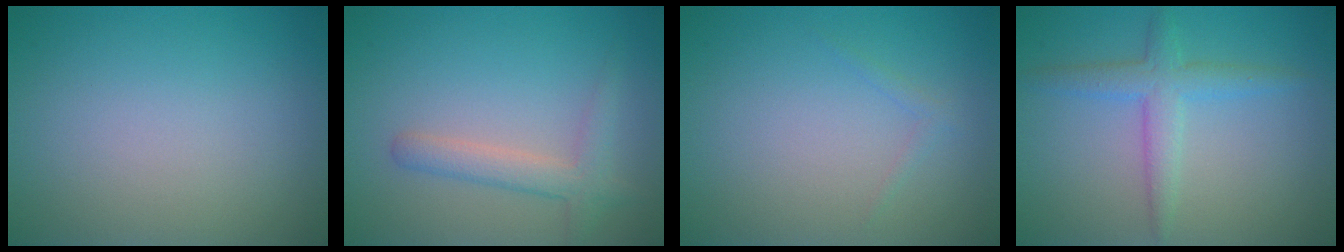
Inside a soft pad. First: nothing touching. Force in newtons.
{"total": 2.6, "press": 2.6, "slide": 0.2}
{"total": 0.7, "press": 0.7, "slide": 0.1}
{"total": 3.0, "press": 3.0, "slide": 0.1}